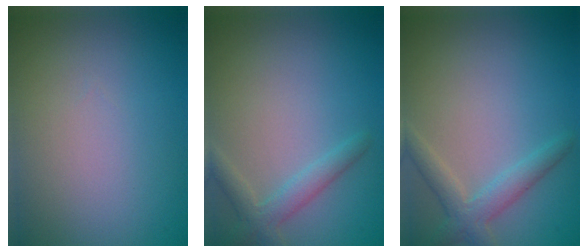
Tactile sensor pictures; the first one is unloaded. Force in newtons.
{"total": 2.4, "press": 2.3, "slide": 0.1}
{"total": 2.7, "press": 2.7, "slide": 0.3}